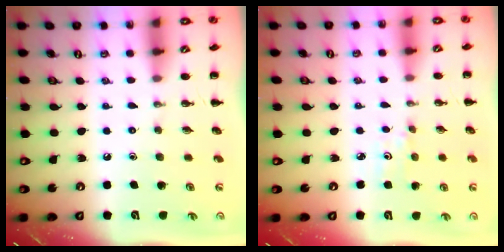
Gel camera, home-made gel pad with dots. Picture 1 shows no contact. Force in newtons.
{"total": 2.8, "press": 2.6, "slide": 0.9}